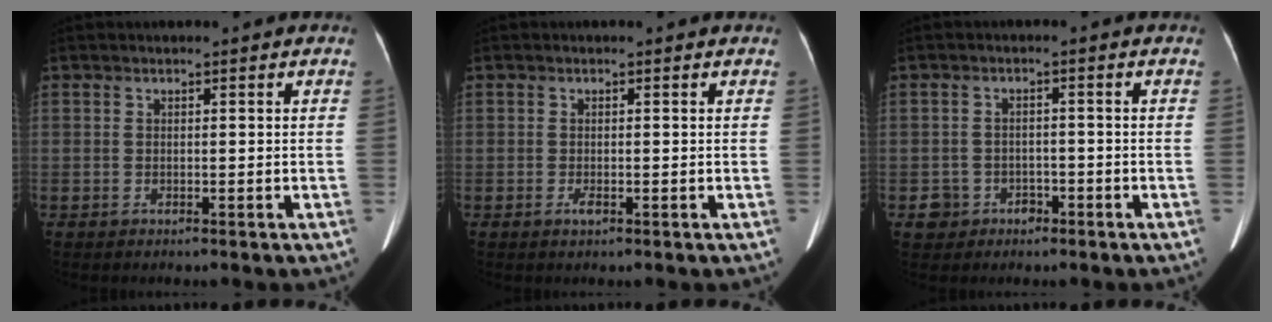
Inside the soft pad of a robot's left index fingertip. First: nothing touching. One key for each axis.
{"total": 0.9, "fx": -0.4, "fy": 0.2, "fz": 0.8, "tx": -0.010, "ty": -0.008, "tz": -0.008}
{"total": 3.5, "fx": -2.0, "fy": 2.8, "fz": 0.1, "tx": 0.004, "ty": 0.005, "tz": -0.026}